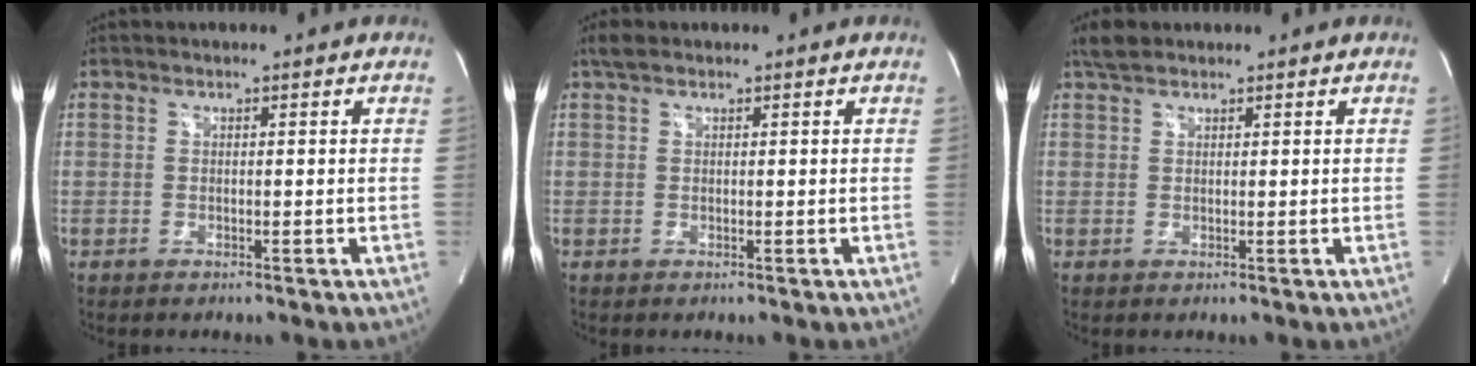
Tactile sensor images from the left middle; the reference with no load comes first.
{"total": 2.2, "force": [1.6, 1.0, 1.1], "torque": [-0.027, 0.017, 0.031]}
{"total": 2.3, "force": [1.9, 1.1, 0.8], "torque": [-0.018, 0.012, 0.034]}